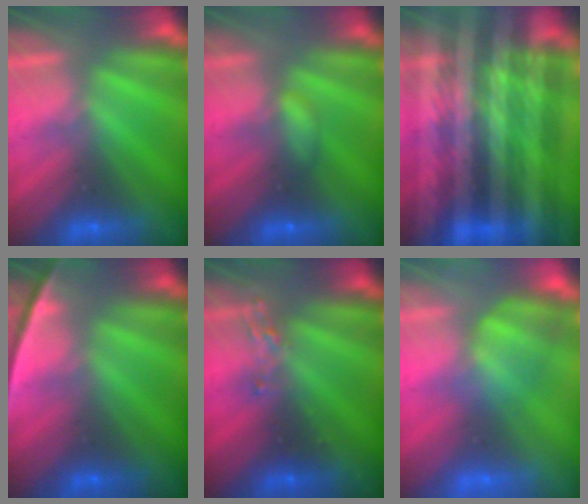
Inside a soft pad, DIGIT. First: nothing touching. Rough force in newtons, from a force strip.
{"total": 2.1}
{"total": 8.9}
{"total": 2.4}
{"total": 2.5}
{"total": 2.9}